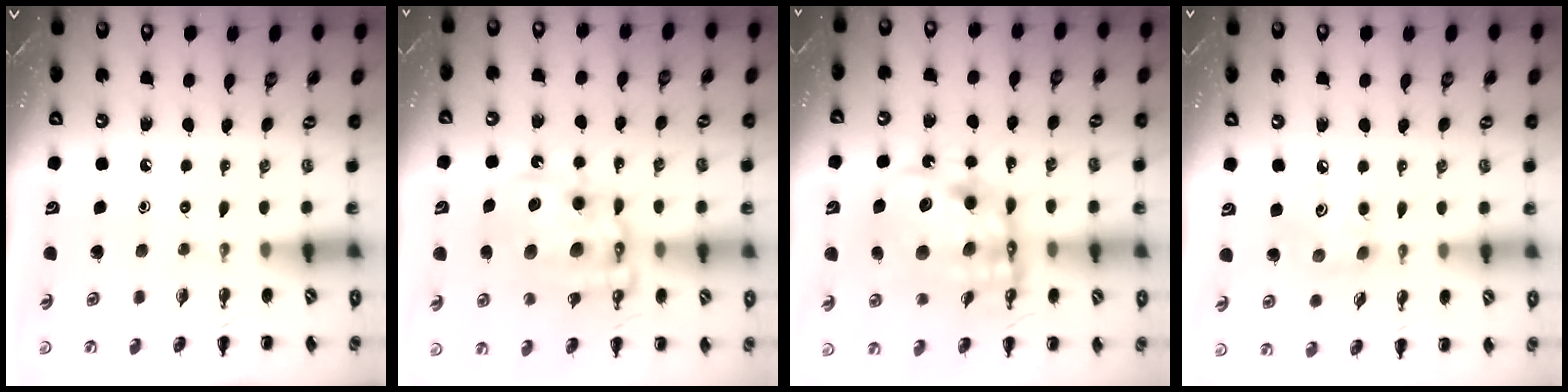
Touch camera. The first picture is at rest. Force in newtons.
{"total": 15.8, "press": 15.4, "slide": 3.6}
{"total": 16.3, "press": 15.8, "slide": 4.0}
{"total": 5.1, "press": 5.0, "slide": 0.7}